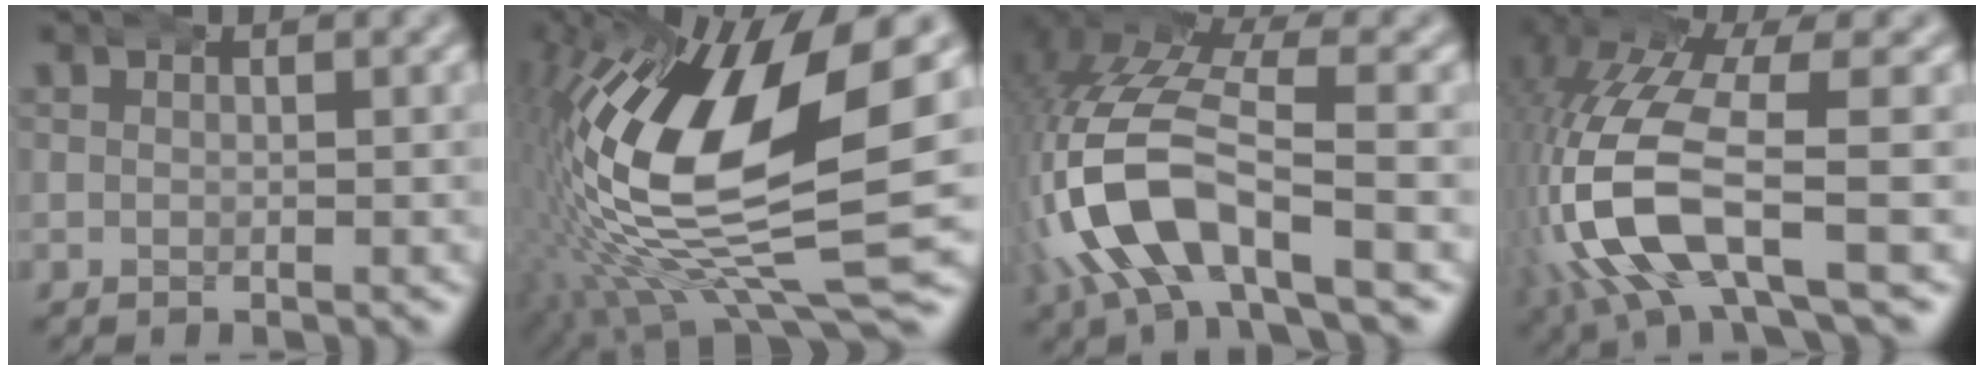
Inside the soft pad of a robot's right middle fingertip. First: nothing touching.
{"total": 19.8, "force": [0.1, 9.0, 17.6], "torque": [-0.297, -0.008, 0.013]}
{"total": 7.9, "force": [-1.2, 3.8, 6.8], "torque": [-0.183, -0.012, -0.015]}
{"total": 9.9, "force": [-1.2, 4.7, 8.6], "torque": [-0.232, -0.026, -0.006]}